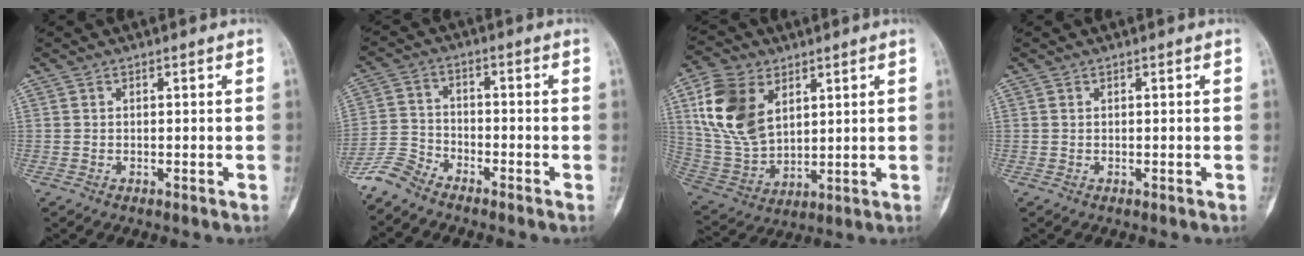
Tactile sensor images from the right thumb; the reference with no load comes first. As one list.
[{"total": 5.5, "force": [-5.1, 1.7, 1.1], "torque": [-0.025, 0.016, -0.115]}, {"total": 15.5, "force": [5.7, 10.0, 10.4], "torque": [-0.197, -0.018, 0.125]}, {"total": 0.0}]